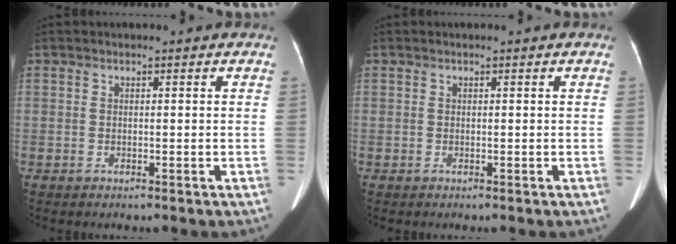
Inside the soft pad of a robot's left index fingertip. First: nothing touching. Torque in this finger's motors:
{"motor_torque": [0.01, 0.04, 0.01, 0.01]}